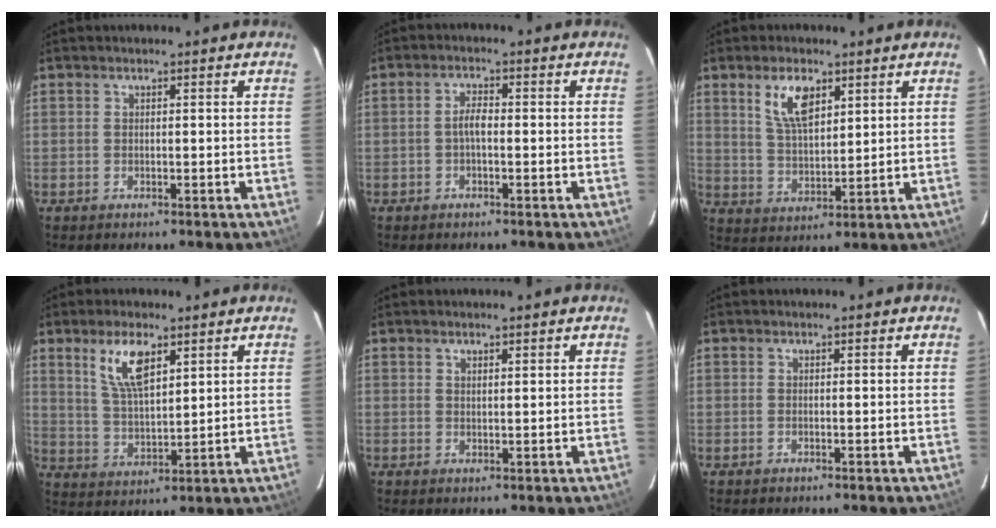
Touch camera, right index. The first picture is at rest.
{"total": 2.5, "force": [-0.5, 0.9, 2.3], "torque": [-0.046, 0.008, -0.010]}
{"total": 7.9, "force": [4.1, 3.6, 5.7], "torque": [-0.107, 0.006, 0.084]}
{"total": 8.5, "force": [4.5, 3.3, 6.4], "torque": [-0.120, 0.003, 0.095]}
{"total": 1.3, "force": [1.1, 0.3, 0.7], "torque": [-0.011, 0.000, 0.018]}
{"total": 0.0}